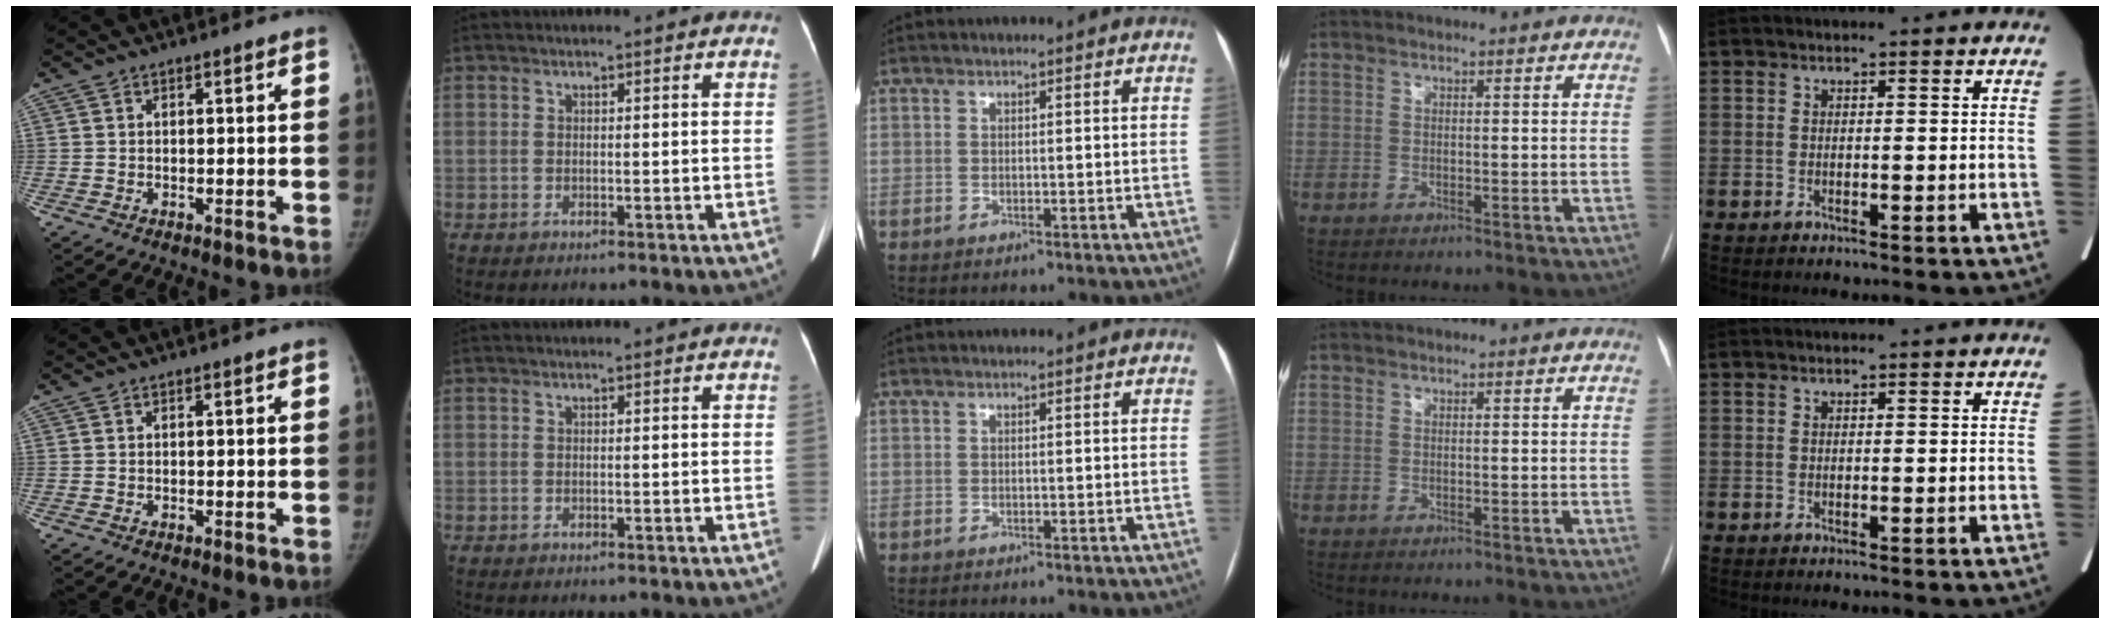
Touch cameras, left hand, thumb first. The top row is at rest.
{}